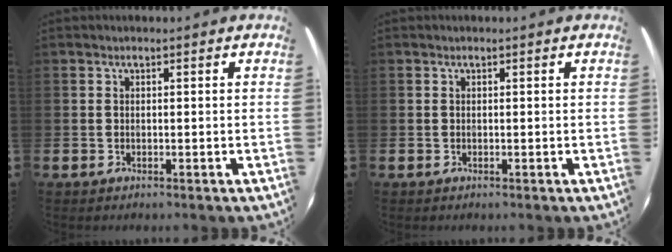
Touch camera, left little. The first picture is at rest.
{"total": 0.0}